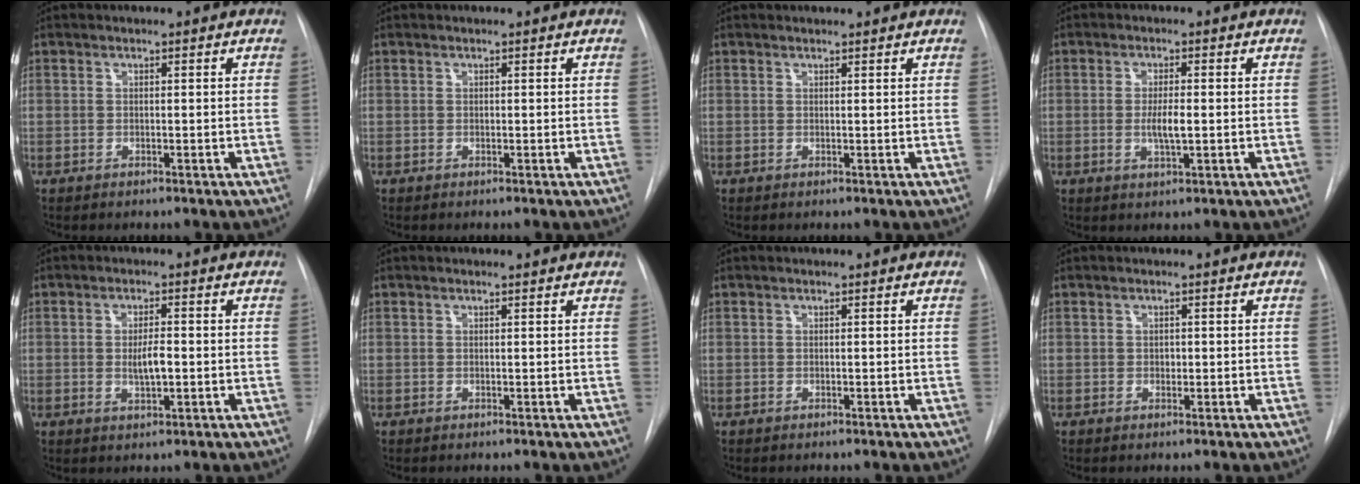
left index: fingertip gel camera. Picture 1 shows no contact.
{"total": 0.6, "force": [-0.6, 0.0, -0.1], "torque": [-0.001, 0.001, -0.007]}
{"total": 1.0, "force": [1.0, 0.2, 0.1], "torque": [-0.009, 0.010, 0.013]}
{"total": 3.3, "force": [-1.1, 0.5, 3.1], "torque": [-0.060, -0.011, -0.016]}
{"total": 3.4, "force": [-1.1, 0.9, 3.1], "torque": [-0.055, -0.008, -0.015]}
{"total": 0.0}
{"total": 0.0}
{"total": 0.9, "force": [-0.8, 0.4, 0.2], "torque": [0.000, -0.006, -0.012]}